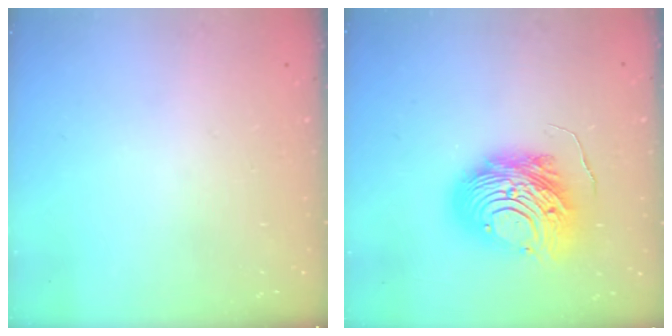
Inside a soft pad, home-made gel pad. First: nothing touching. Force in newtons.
{"total": 14.9, "press": 14.8, "slide": 1.4}